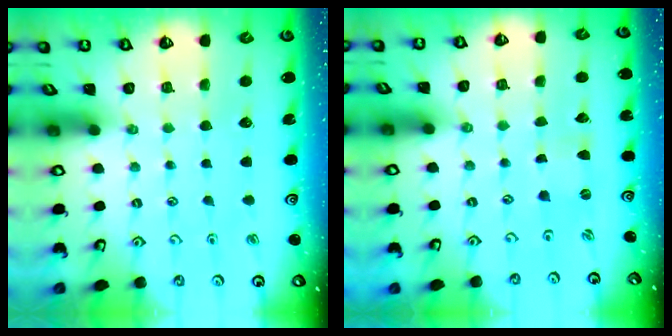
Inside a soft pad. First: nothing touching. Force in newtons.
{"total": 0.0}